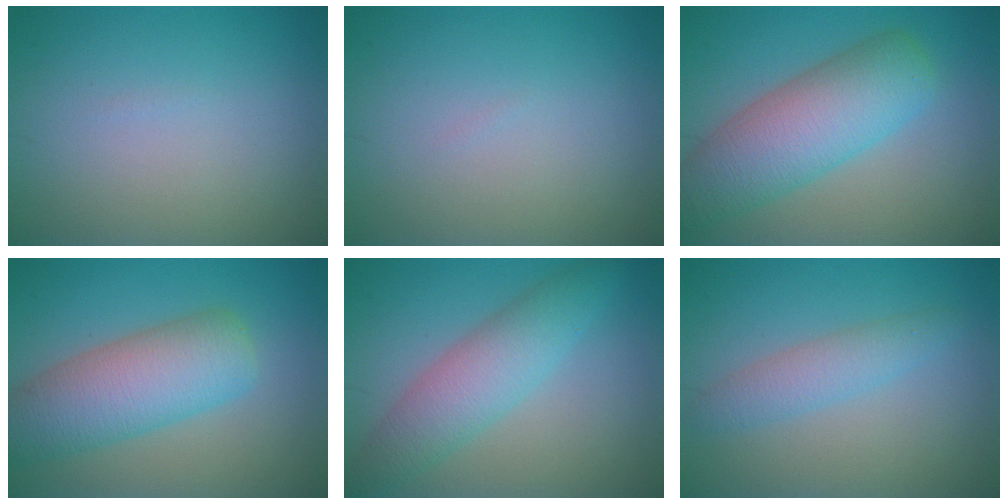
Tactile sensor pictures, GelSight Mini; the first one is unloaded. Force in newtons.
{"total": 0.0}
{"total": 7.8, "press": 7.8, "slide": 0.3}
{"total": 7.5, "press": 7.5, "slide": 0.2}
{"total": 5.0, "press": 5.0, "slide": 0.0}
{"total": 2.5, "press": 2.5, "slide": 0.1}